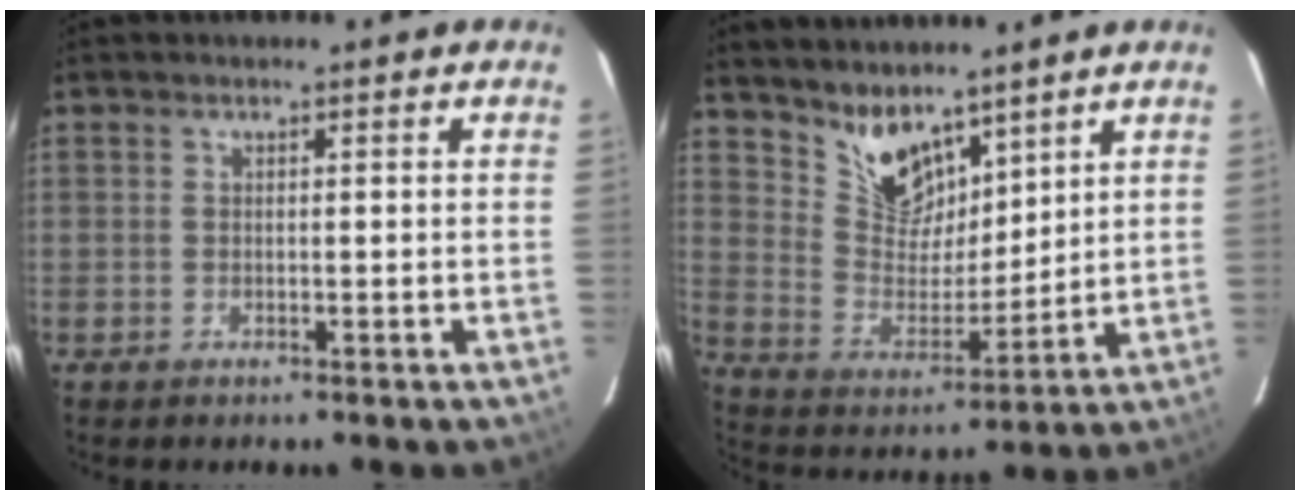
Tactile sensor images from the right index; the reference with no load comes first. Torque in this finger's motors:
{"motor_torque": [-0.07, 0.40, 0.17, 0.02]}